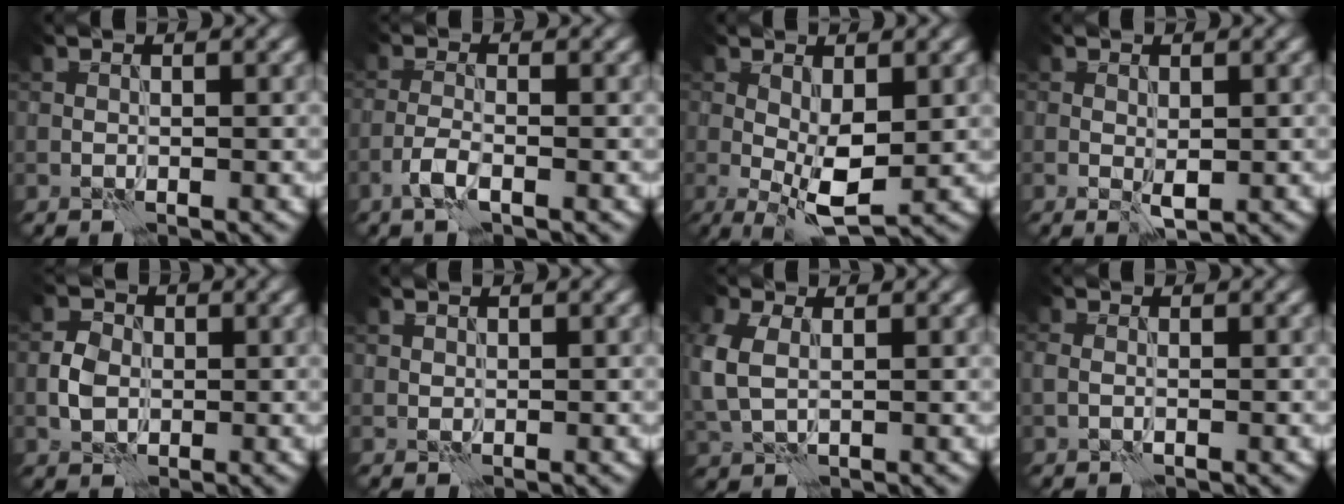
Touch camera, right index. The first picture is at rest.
{"total": 2.1, "force": [-1.1, 0.5, 1.7], "torque": [-0.038, 0.004, -0.029]}
{"total": 4.8, "force": [-0.2, 1.8, 4.4], "torque": [-0.085, -0.005, -0.003]}
{"total": 1.3, "force": [0.0, 0.6, 1.1], "torque": [-0.020, -0.002, 0.003]}
{"total": 2.8, "force": [-0.5, 2.3, 1.6], "torque": [-0.028, 0.001, -0.013]}
{"total": 0.6, "force": [0.4, 0.4, 0.0], "torque": [-0.002, 0.001, 0.009]}
{"total": 4.4, "force": [0.6, 3.0, 3.1], "torque": [-0.094, -0.004, 0.018]}
{"total": 1.0, "force": [0.1, 0.7, 0.7], "torque": [-0.016, -0.003, 0.001]}